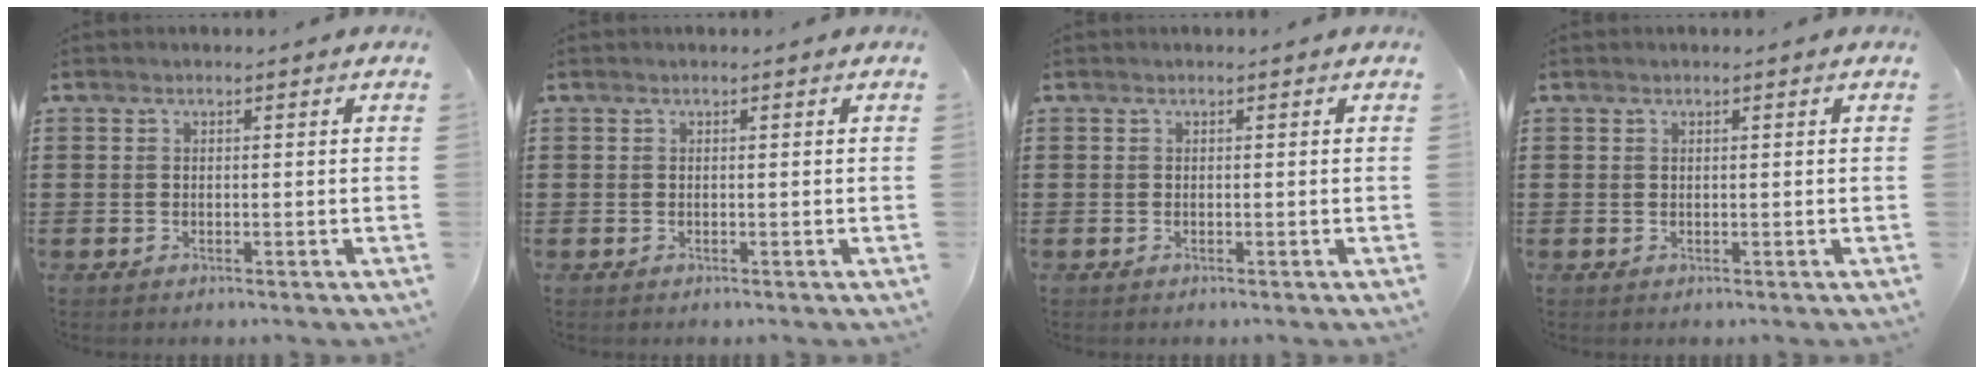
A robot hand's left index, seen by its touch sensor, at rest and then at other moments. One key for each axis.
{"total": 0.0}
{"total": 0.0}
{"total": 0.0}